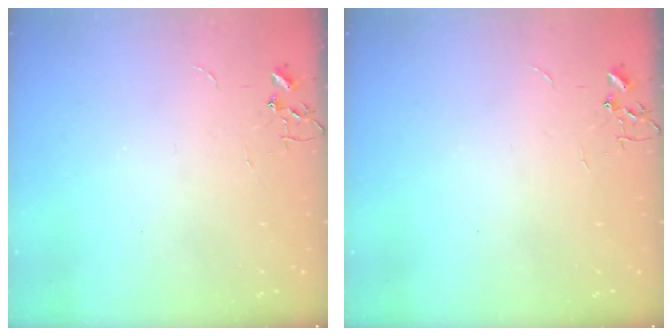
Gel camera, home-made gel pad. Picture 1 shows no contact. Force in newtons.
{"total": 0.0}